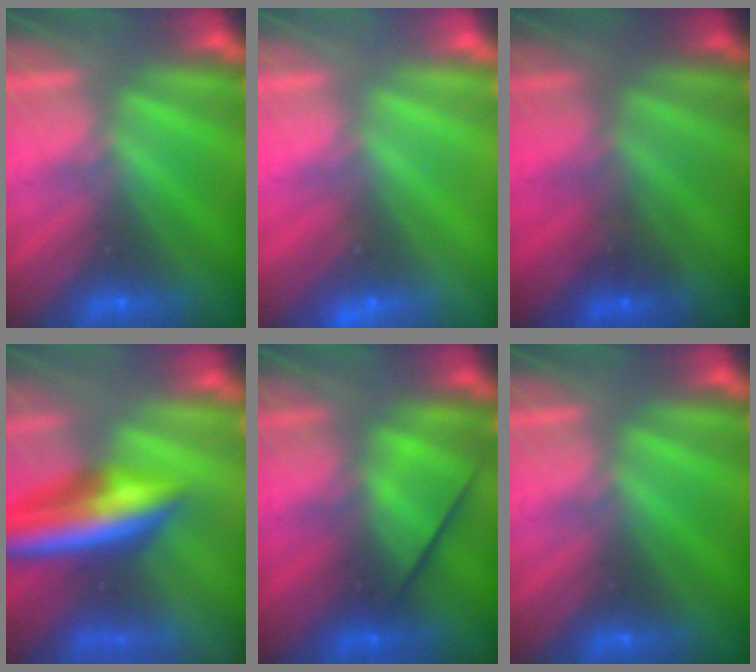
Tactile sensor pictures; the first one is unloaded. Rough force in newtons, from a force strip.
{"total": 2.4}
{"total": 1.2}
{"total": 10.8}
{"total": 2.5}
{"total": 0.0}